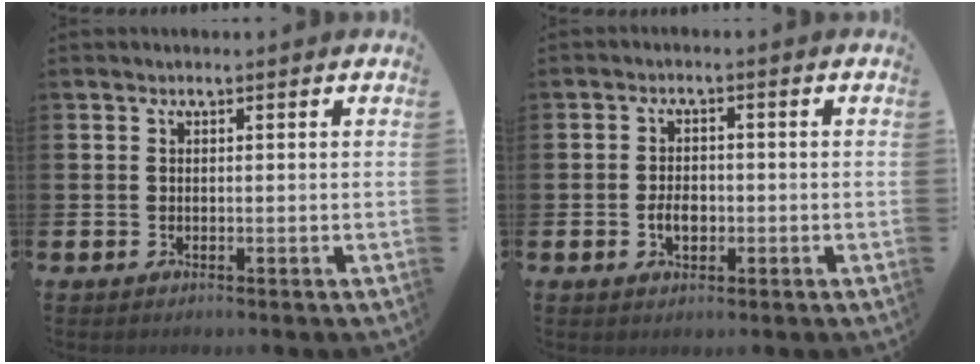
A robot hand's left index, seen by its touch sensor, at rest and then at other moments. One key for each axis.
{"total": 2.9, "fx": -0.7, "fy": 1.9, "fz": 2.1, "tx": -0.024, "ty": -0.003, "tz": -0.017}